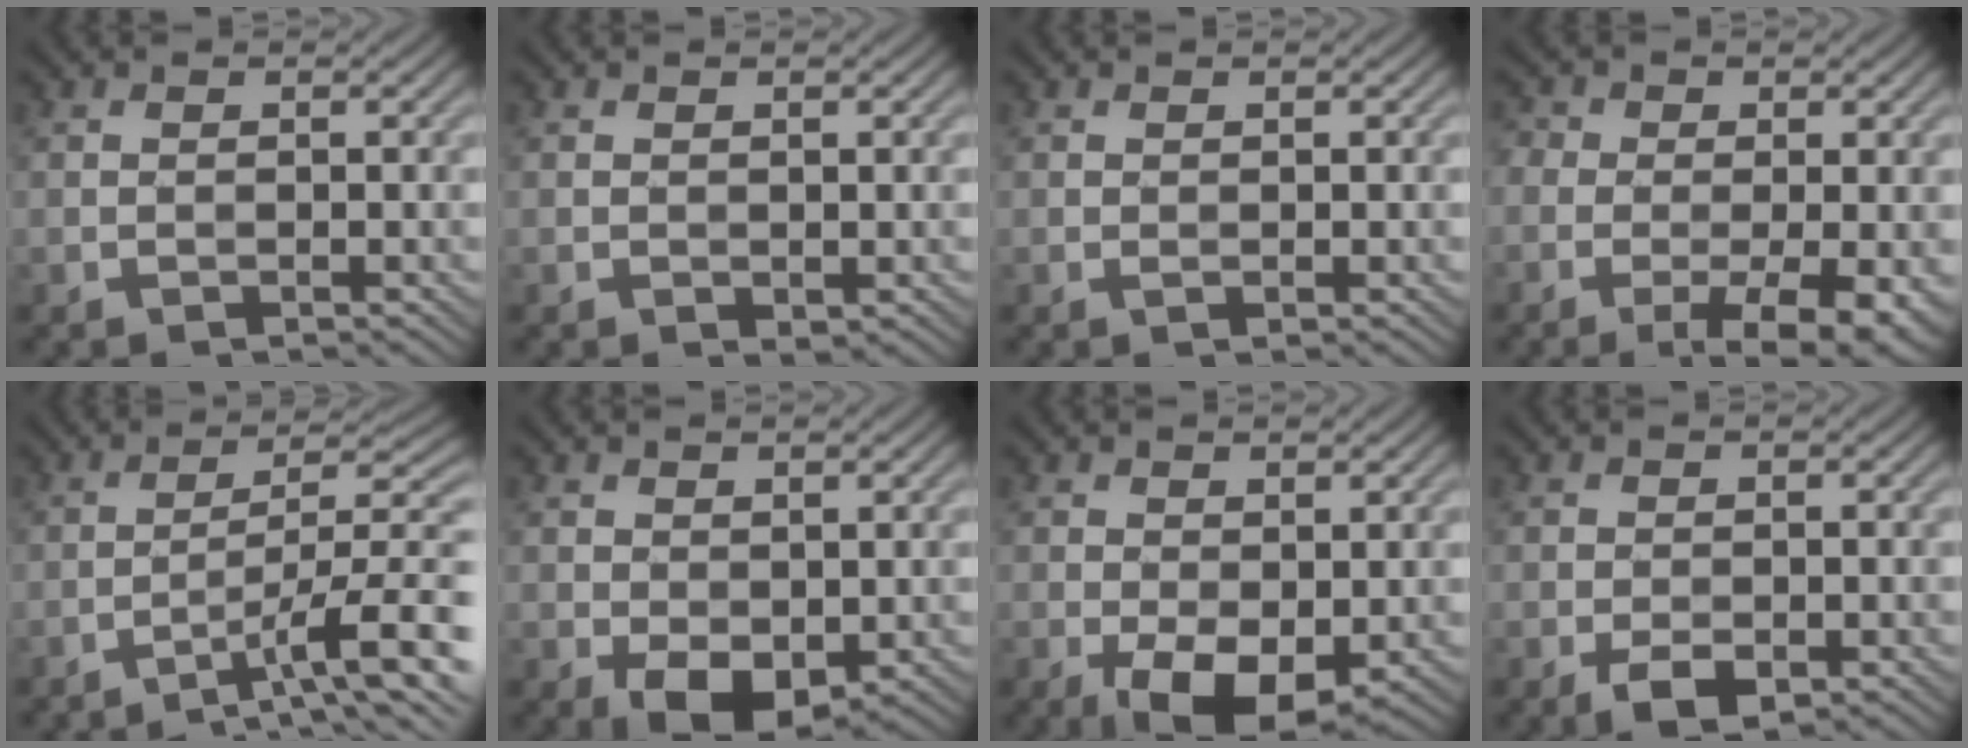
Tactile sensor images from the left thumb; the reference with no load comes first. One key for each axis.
{"total": 0.6, "fx": 0.0, "fy": 0.4, "fz": 0.5, "tx": -0.006, "ty": -0.003, "tz": 0.002}
{"total": 0.5, "fx": 0.0, "fy": 0.1, "fz": 0.5, "tx": -0.011, "ty": -0.001, "tz": 0.000}
{"total": 8.8, "fx": -3.0, "fy": 4.7, "fz": 6.8, "tx": -0.118, "ty": -0.007, "tz": -0.046}
{"total": 10.0, "fx": -5.4, "fy": 1.7, "fz": 8.3, "tx": -0.129, "ty": 0.020, "tz": -0.086}
{"total": 5.0, "fx": -0.9, "fy": 3.2, "fz": 3.7, "tx": -0.076, "ty": -0.009, "tz": -0.014}
{"total": 6.4, "fx": -1.7, "fy": 3.6, "fz": 5.0, "tx": -0.099, "ty": -0.013, "tz": -0.029}
{"total": 2.9, "fx": -1.3, "fy": 1.7, "fz": 2.0, "tx": -0.040, "ty": -0.008, "tz": -0.021}